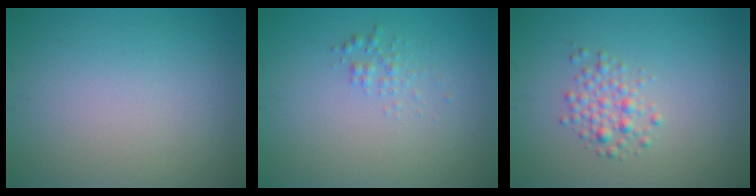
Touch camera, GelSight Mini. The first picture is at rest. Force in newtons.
{"total": 1.0, "press": 1.0, "slide": 0.0}
{"total": 2.1, "press": 2.1, "slide": 0.1}